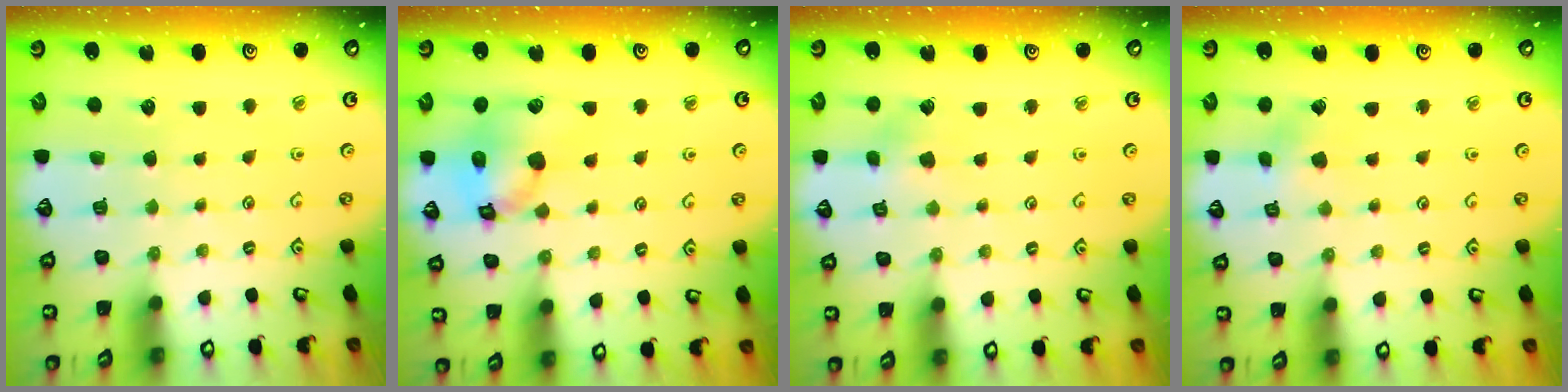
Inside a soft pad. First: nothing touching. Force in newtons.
{"total": 12.6, "press": 12.4, "slide": 1.9}
{"total": 3.4, "press": 3.3, "slide": 0.4}
{"total": 2.4, "press": 2.4, "slide": 0.2}